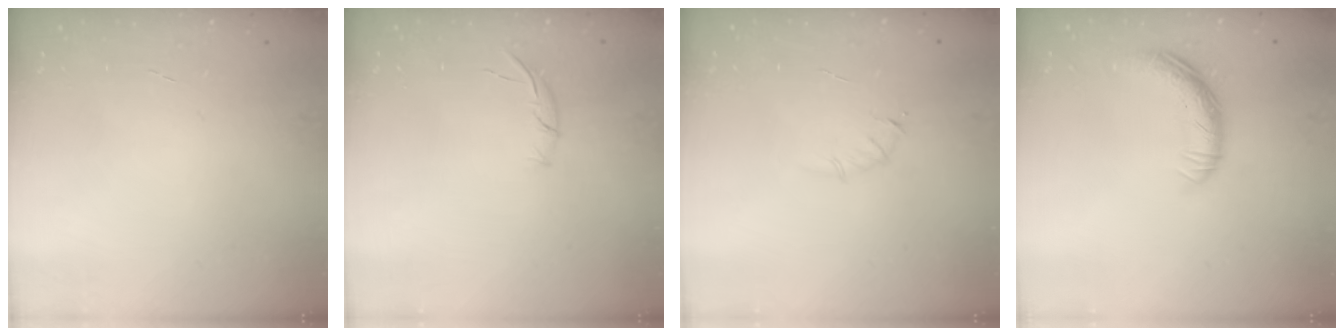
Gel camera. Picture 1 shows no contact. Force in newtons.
{"total": 6.3, "press": 6.2, "slide": 1.0}
{"total": 2.7, "press": 2.6, "slide": 0.8}
{"total": 11.5, "press": 11.5, "slide": 0.6}